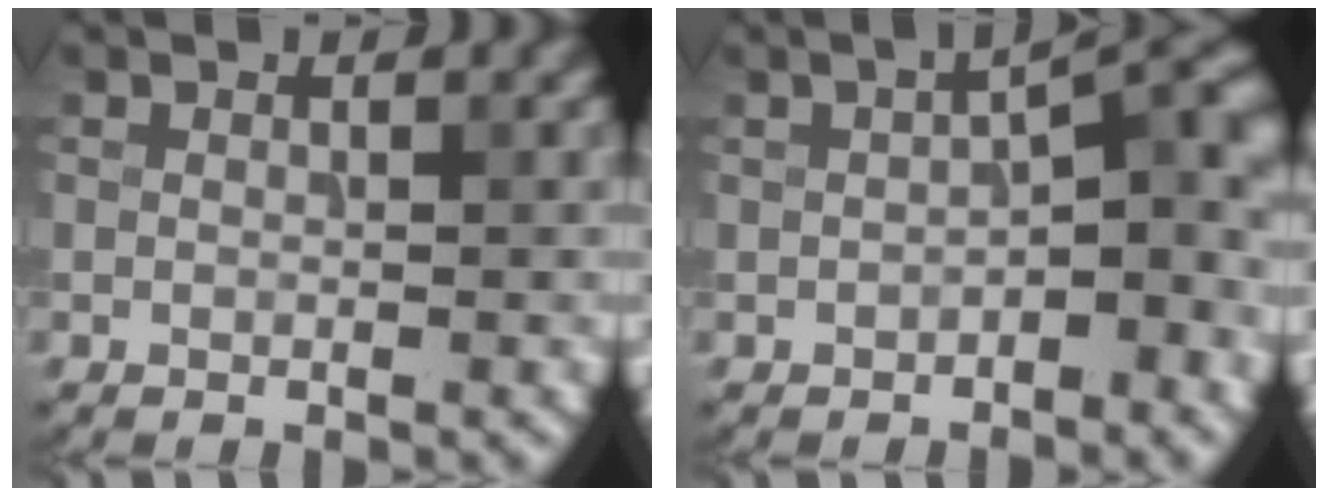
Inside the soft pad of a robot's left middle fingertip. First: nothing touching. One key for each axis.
{"total": 5.6, "fx": -0.6, "fy": 2.3, "fz": 5.1, "tx": -0.054, "ty": 0.017, "tz": -0.015}